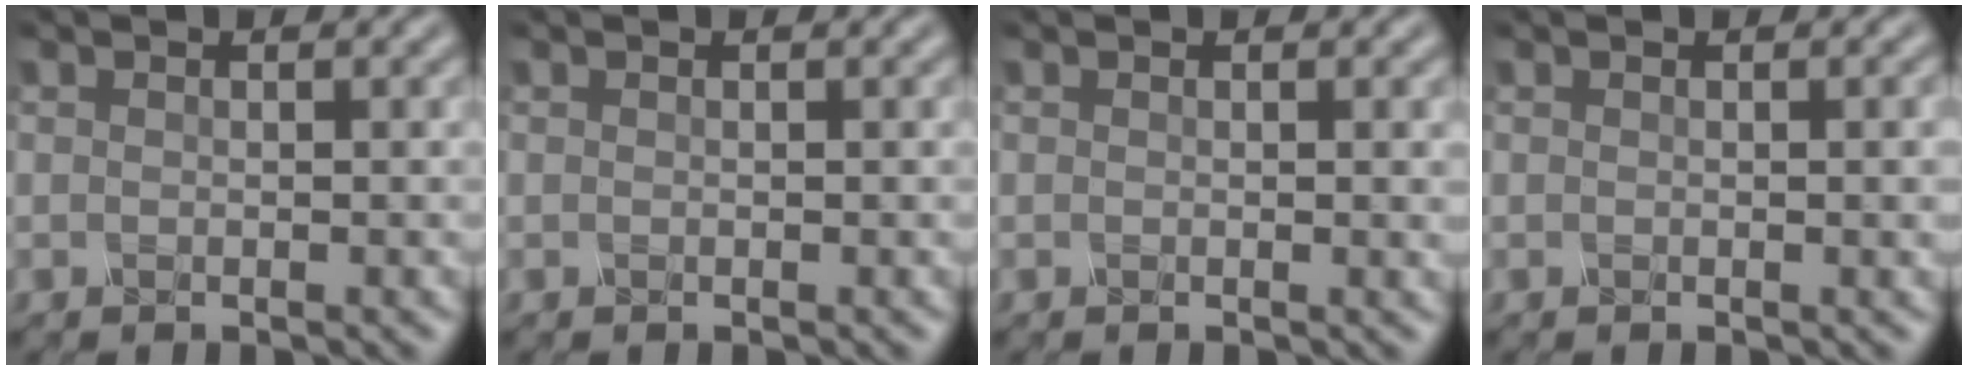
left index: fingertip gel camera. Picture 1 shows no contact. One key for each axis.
{"total": 0.0}
{"total": 1.0, "fx": 0.1, "fy": 0.4, "fz": 0.9, "tx": -0.006, "ty": 0.001, "tz": 0.000}
{"total": 2.0, "fx": 0.1, "fy": 0.7, "fz": 1.8, "tx": -0.014, "ty": 0.004, "tz": -0.002}